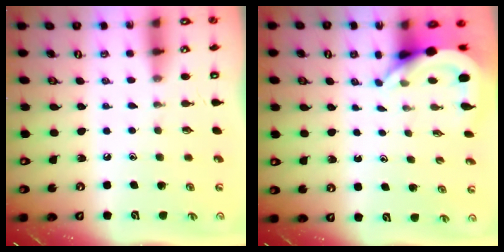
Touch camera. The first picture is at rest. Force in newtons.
{"total": 4.6, "press": 4.6, "slide": 0.3}